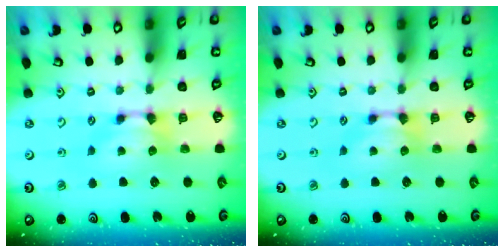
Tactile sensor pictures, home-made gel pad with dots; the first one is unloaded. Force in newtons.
{"total": 0.0}